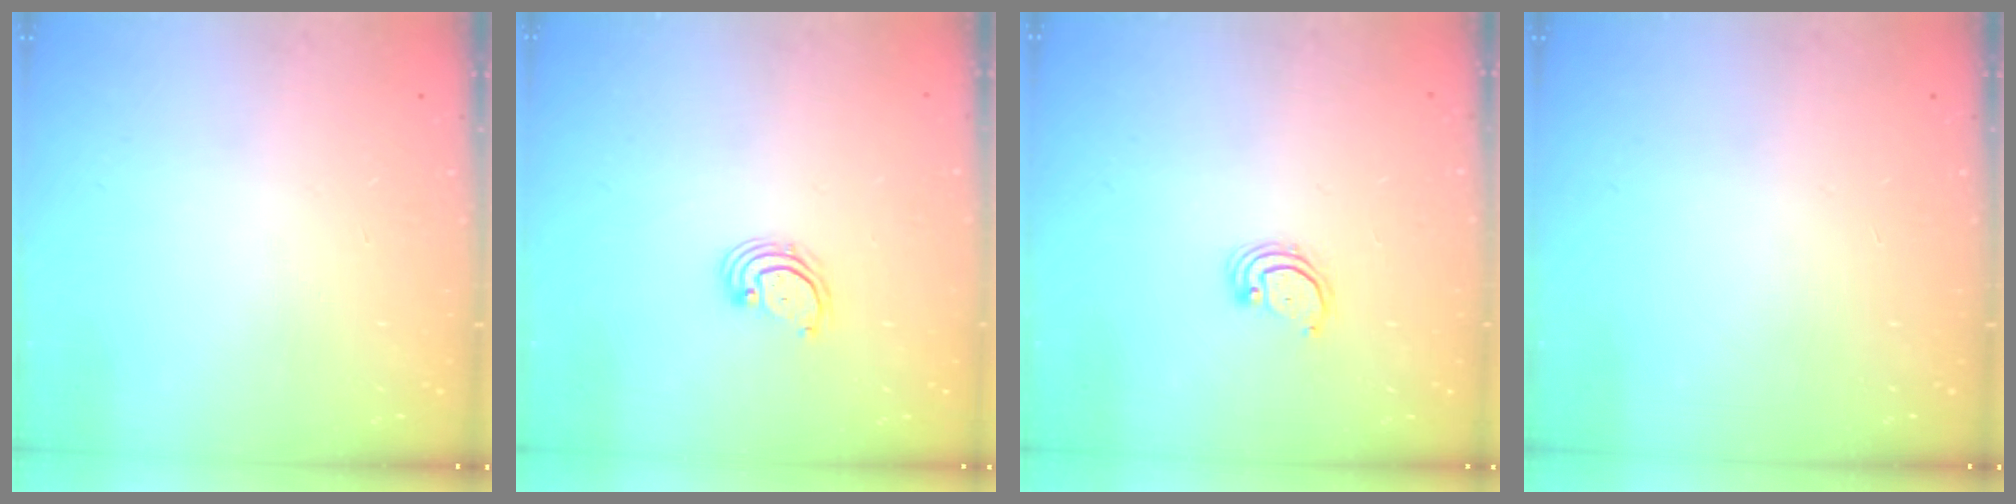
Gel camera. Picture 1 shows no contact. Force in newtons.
{"total": 2.7, "press": 2.6, "slide": 0.6}
{"total": 2.8, "press": 2.8, "slide": 0.2}
{"total": 0.0}